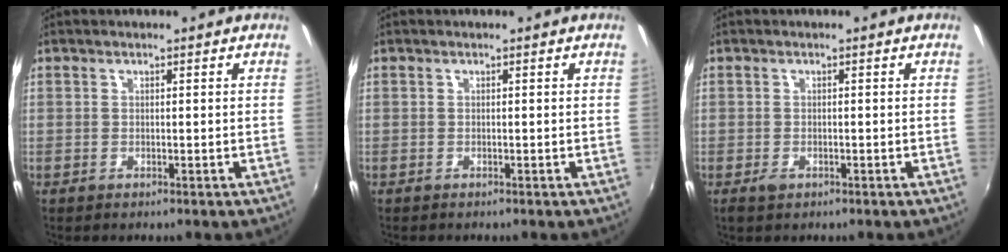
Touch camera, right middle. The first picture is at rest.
{"total": 0.0}
{"total": 1.6, "force": [-1.1, 0.8, 0.8], "torque": [-0.016, -0.004, -0.020]}